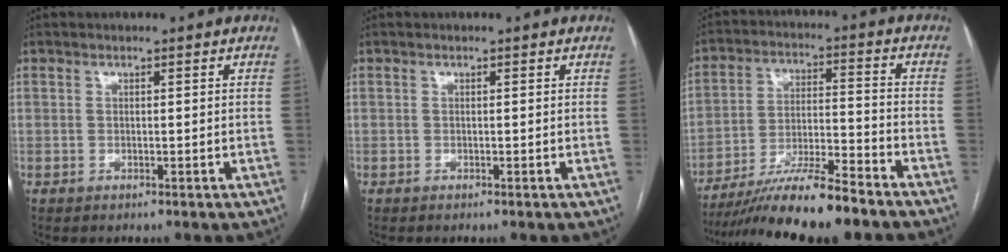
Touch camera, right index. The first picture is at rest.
{"total": 0.0}
{"total": 13.9, "force": [-11.5, 0.2, 7.8], "torque": [-0.135, -0.012, -0.197]}